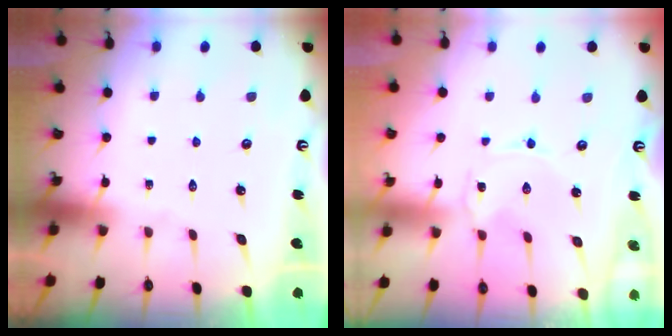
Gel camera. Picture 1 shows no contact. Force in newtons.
{"total": 0.0}